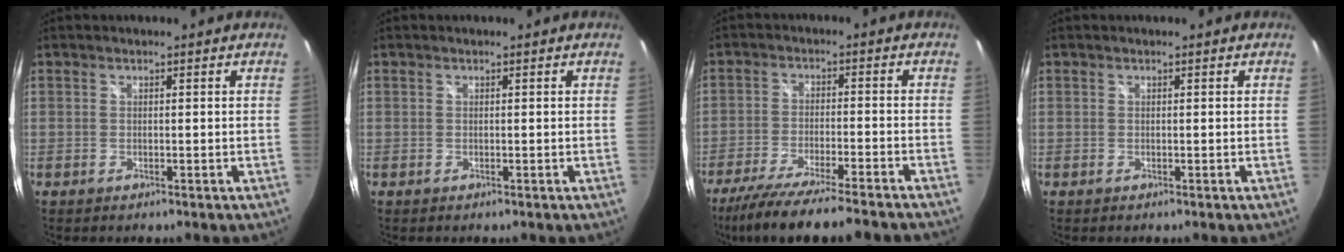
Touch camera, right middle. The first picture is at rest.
{"total": 0.0}
{"total": 15.0, "force": [-13.0, 0.2, 7.6], "torque": [-0.155, -0.036, -0.210]}
{"total": 0.0}